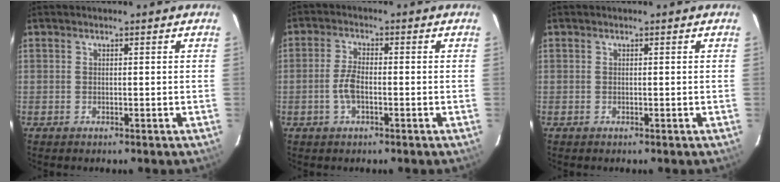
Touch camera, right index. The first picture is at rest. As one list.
[{"total": 4.1, "force": [-1.3, 1.8, 3.5], "torque": [-0.079, 0.002, -0.023]}, {"total": 0.0}]